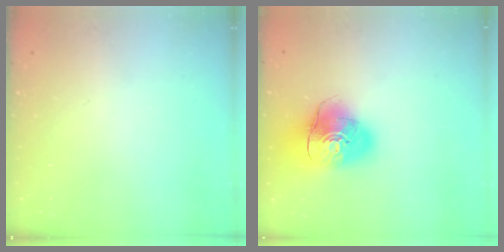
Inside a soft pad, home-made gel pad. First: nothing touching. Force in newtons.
{"total": 14.0, "press": 13.8, "slide": 2.4}